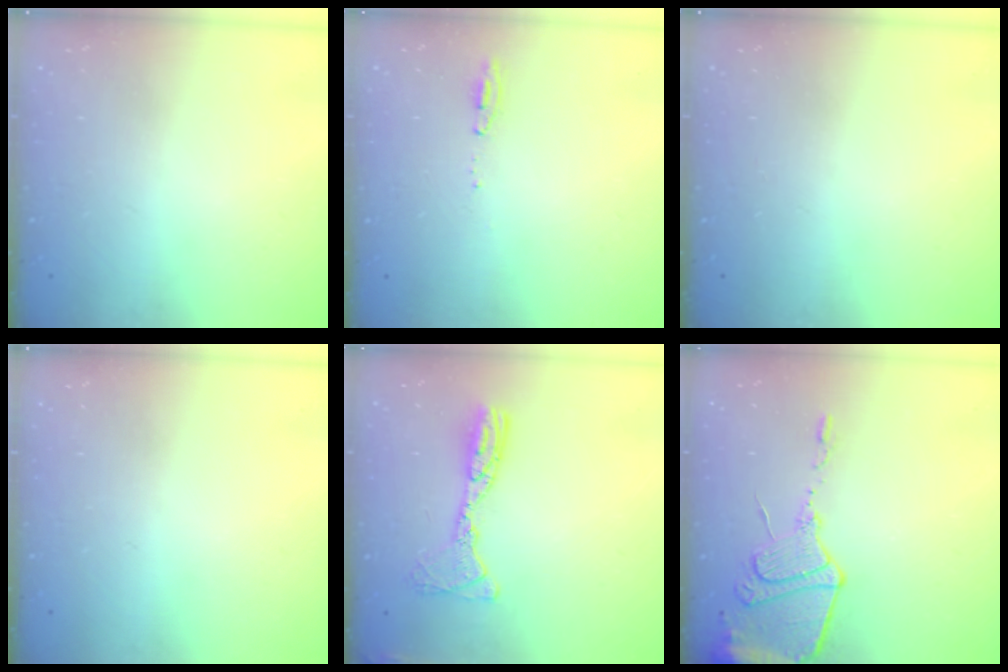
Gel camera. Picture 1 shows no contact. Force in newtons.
{"total": 6.0, "press": 5.8, "slide": 1.5}
{"total": 0.0}
{"total": 0.0}
{"total": 12.2, "press": 12.1, "slide": 1.3}
{"total": 14.1, "press": 14.0, "slide": 1.3}